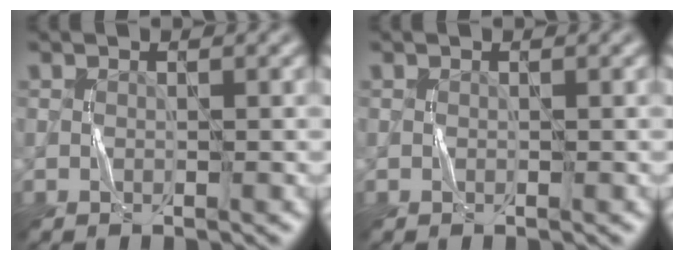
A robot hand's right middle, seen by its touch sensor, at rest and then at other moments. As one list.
[{"total": 0.0}]